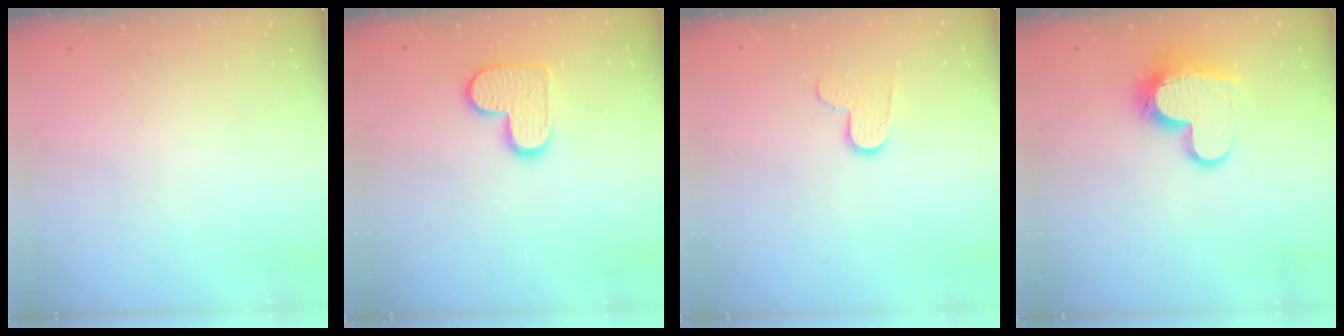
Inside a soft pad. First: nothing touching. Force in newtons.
{"total": 11.9, "press": 11.9, "slide": 0.6}
{"total": 7.2, "press": 7.2, "slide": 0.4}
{"total": 13.2, "press": 13.2, "slide": 1.1}